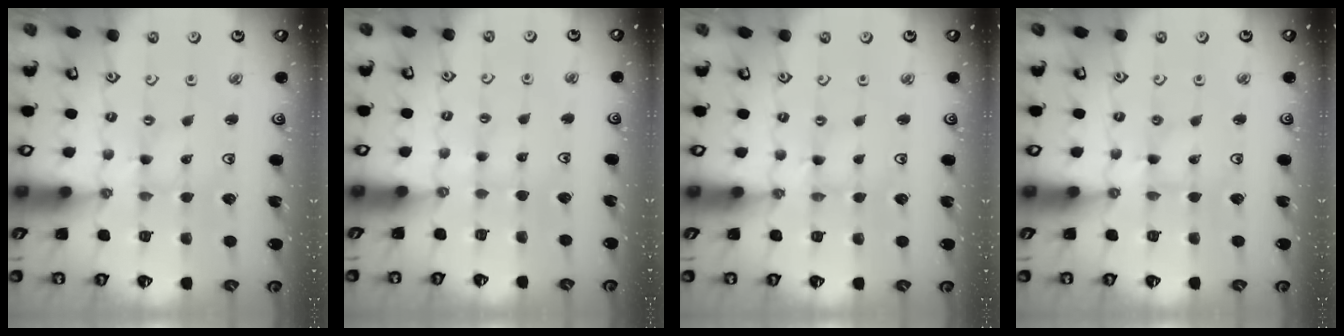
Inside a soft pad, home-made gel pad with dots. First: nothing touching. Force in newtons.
{"total": 1.4, "press": 1.4, "slide": 0.3}
{"total": 0.0}
{"total": 0.0}